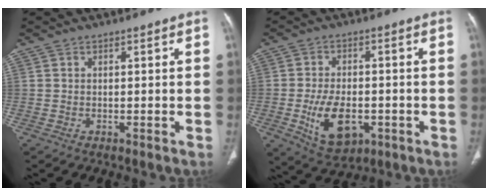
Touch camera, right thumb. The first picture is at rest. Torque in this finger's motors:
{"motor_torque": [1.64, 1.30, 1.15, -0.30, 0.08]}